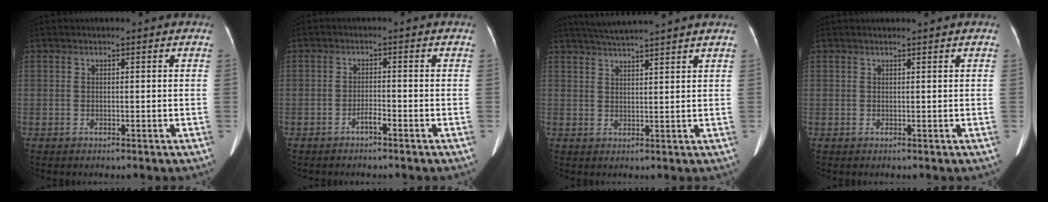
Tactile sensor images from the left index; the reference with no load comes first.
{"total": 1.6, "force": [-1.3, 0.0, 1.0], "torque": [-0.019, 0.002, -0.025]}
{"total": 7.6, "force": [6.9, -1.3, 2.9], "torque": [-0.054, 0.022, 0.107]}
{"total": 1.1, "force": [1.0, -0.3, 0.4], "torque": [-0.007, 0.008, 0.022]}